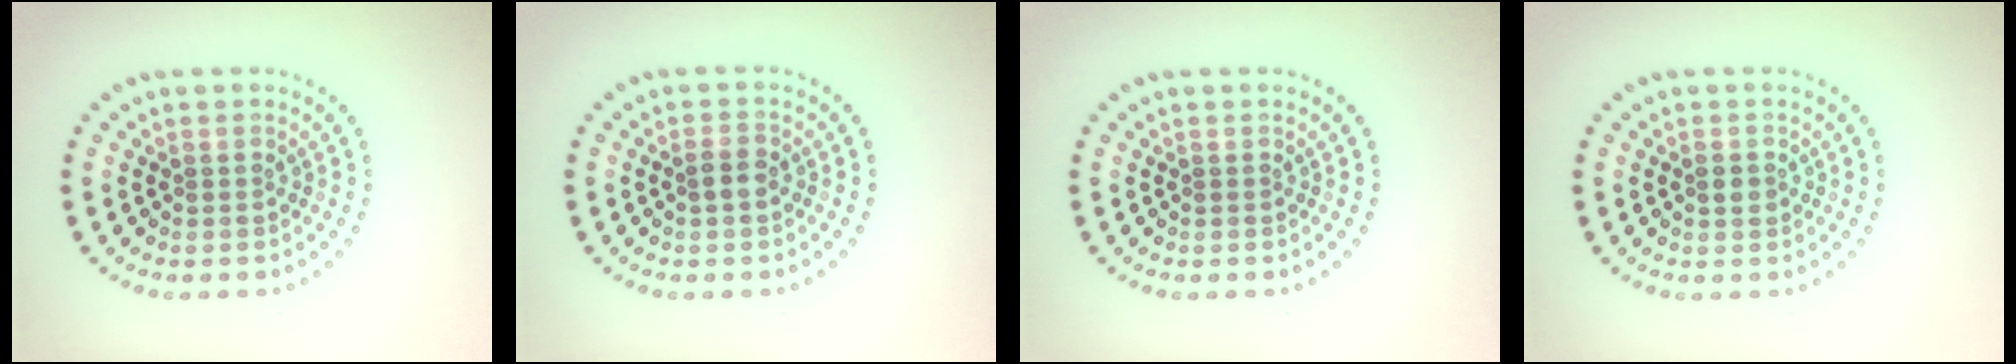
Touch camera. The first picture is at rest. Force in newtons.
{"total": 1.3, "press": 1.3, "slide": 0.5}
{"total": 0.0}
{"total": 1.0, "press": 1.0, "slide": 0.0}